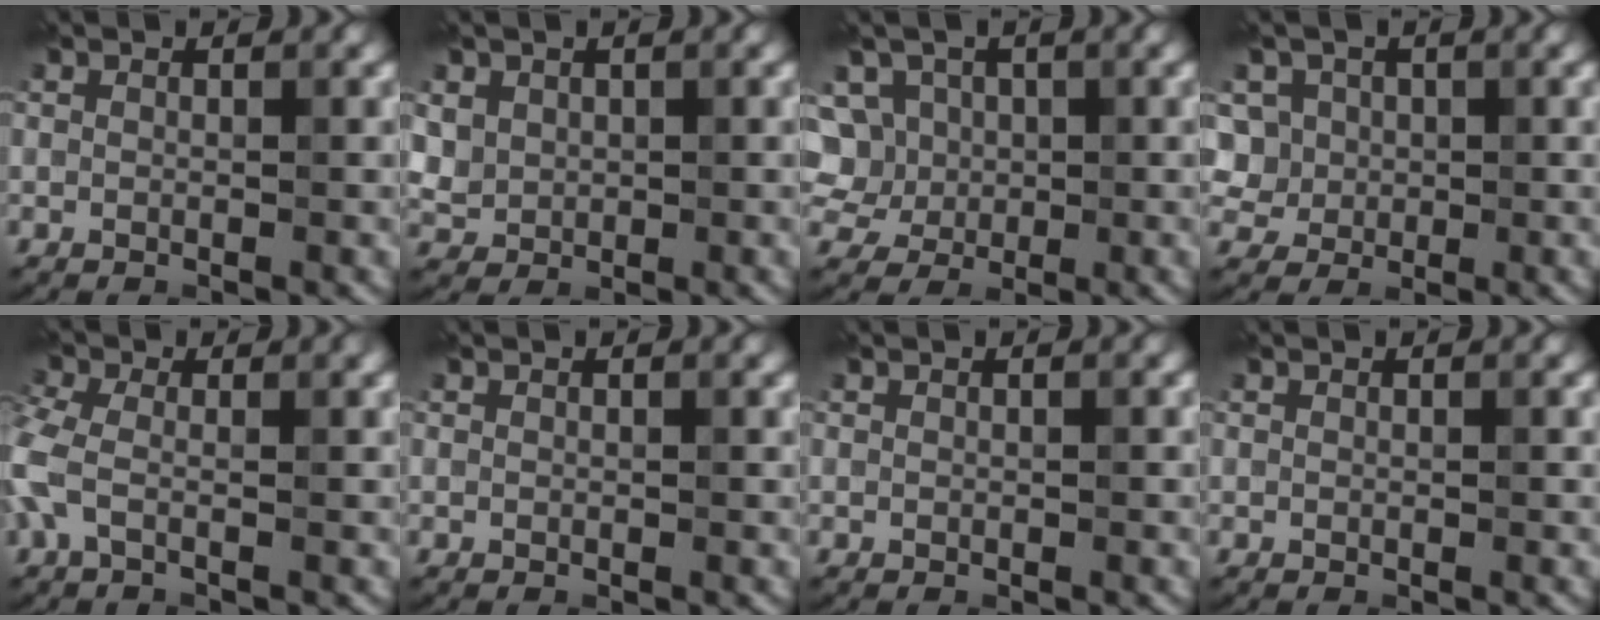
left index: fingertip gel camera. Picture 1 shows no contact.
{"total": 2.3, "force": [1.0, 2.0, 0.4], "torque": [-0.020, -0.004, 0.034]}
{"total": 7.0, "force": [2.5, 5.8, 3.0], "torque": [-0.057, 0.029, 0.025]}
{"total": 5.8, "force": [1.7, 5.1, 2.2], "torque": [-0.051, 0.024, 0.017]}
{"total": 4.1, "force": [-0.5, 1.9, 3.6], "torque": [-0.097, 0.006, -0.022]}
{"total": 0.0}
{"total": 0.0}
{"total": 0.0}